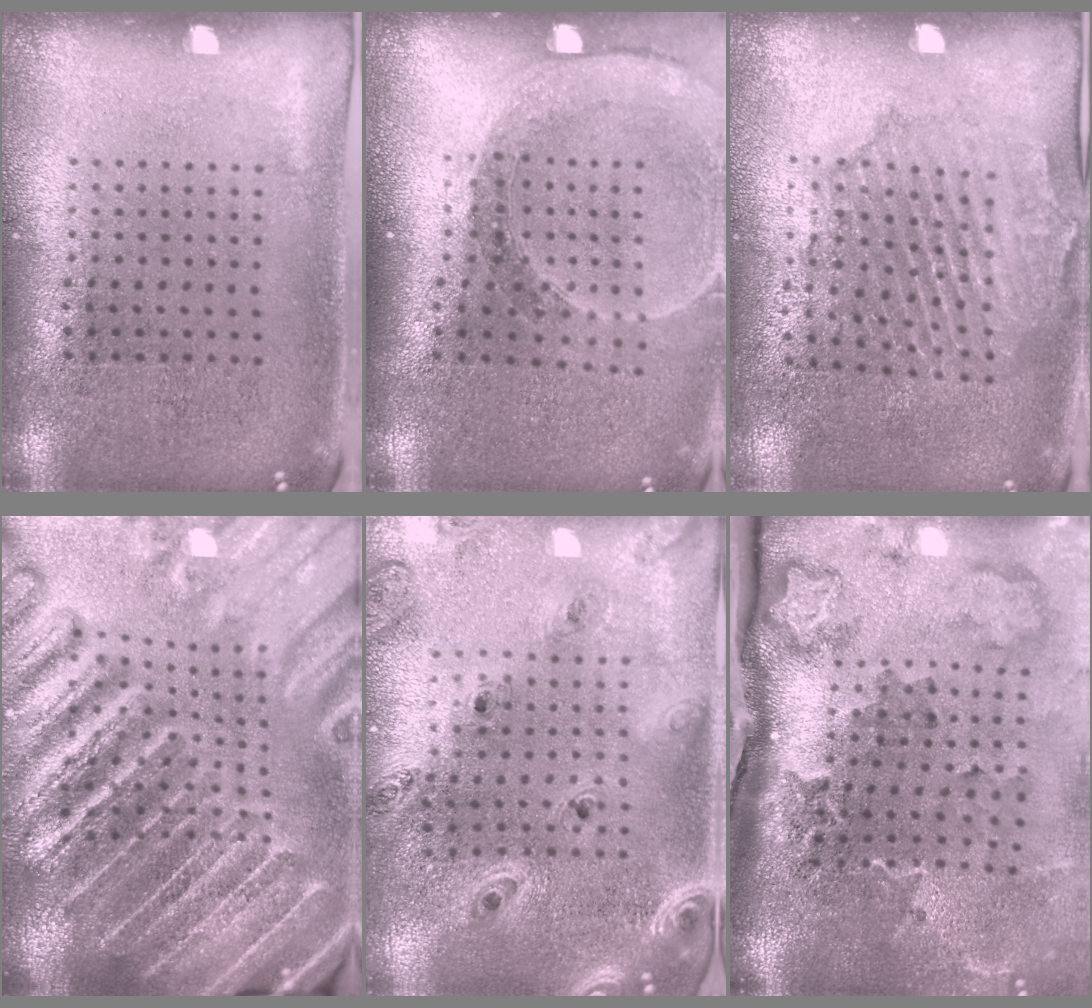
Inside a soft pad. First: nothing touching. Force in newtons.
{"total": 1.6, "press": 1.6, "slide": 0.2}
{"total": 1.6, "press": 1.6, "slide": 0.3}
{"total": 5.5, "press": 4.8, "slide": 2.7}
{"total": 1.4, "press": 1.3, "slide": 0.2}
{"total": 3.5, "press": 2.3, "slide": 2.6}